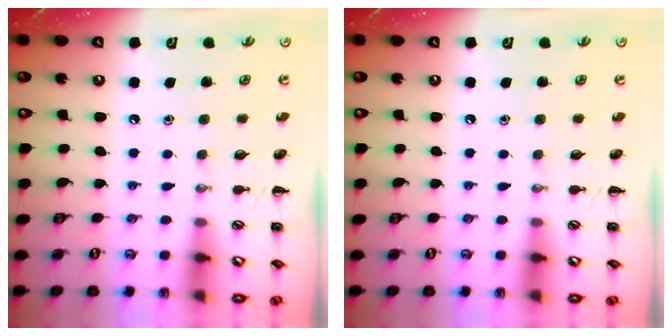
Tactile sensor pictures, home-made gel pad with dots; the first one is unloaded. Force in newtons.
{"total": 0.0}